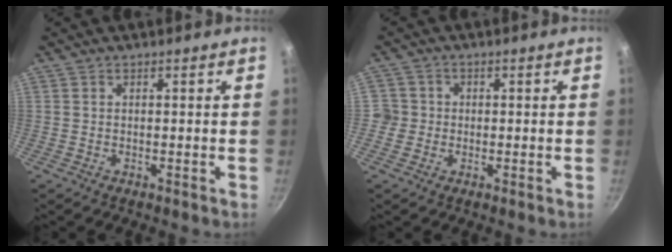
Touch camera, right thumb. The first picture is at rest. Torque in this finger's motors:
{"motor_torque": [0.13, 0.40, 0.34, 0.01, -0.06]}